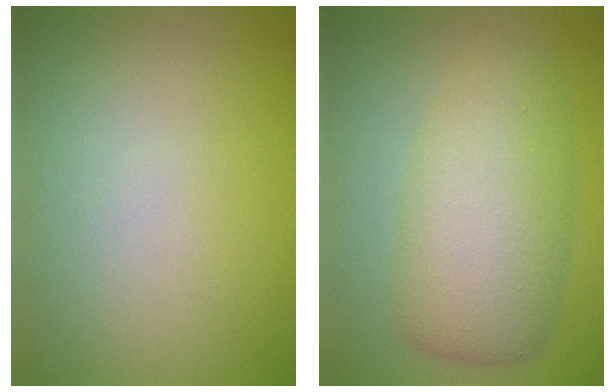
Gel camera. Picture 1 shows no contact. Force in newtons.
{"total": 6.6, "press": 6.6, "slide": 0.0}